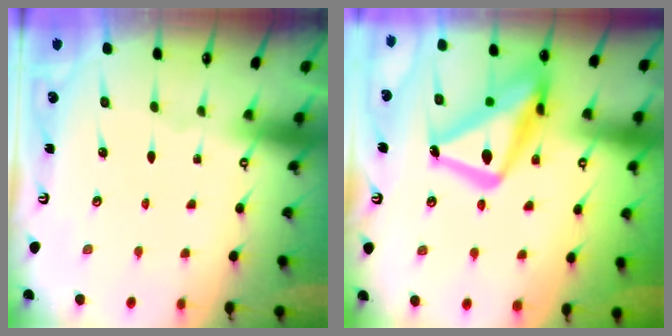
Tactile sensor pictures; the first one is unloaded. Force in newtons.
{"total": 19.5, "press": 19.4, "slide": 1.7}